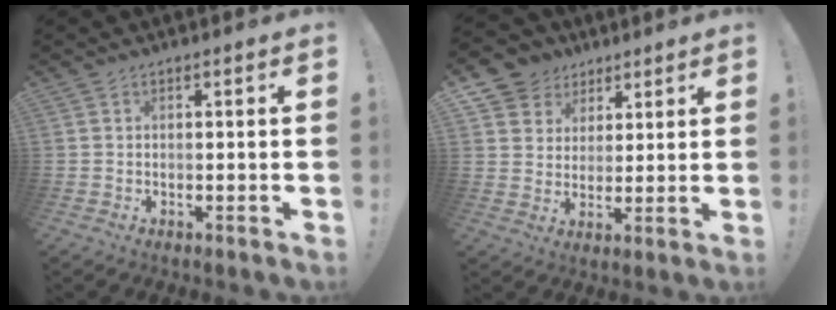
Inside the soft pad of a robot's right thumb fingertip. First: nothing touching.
{"total": 8.4, "force": [4.2, 7.2, 1.0], "torque": [-0.020, -0.025, 0.086]}